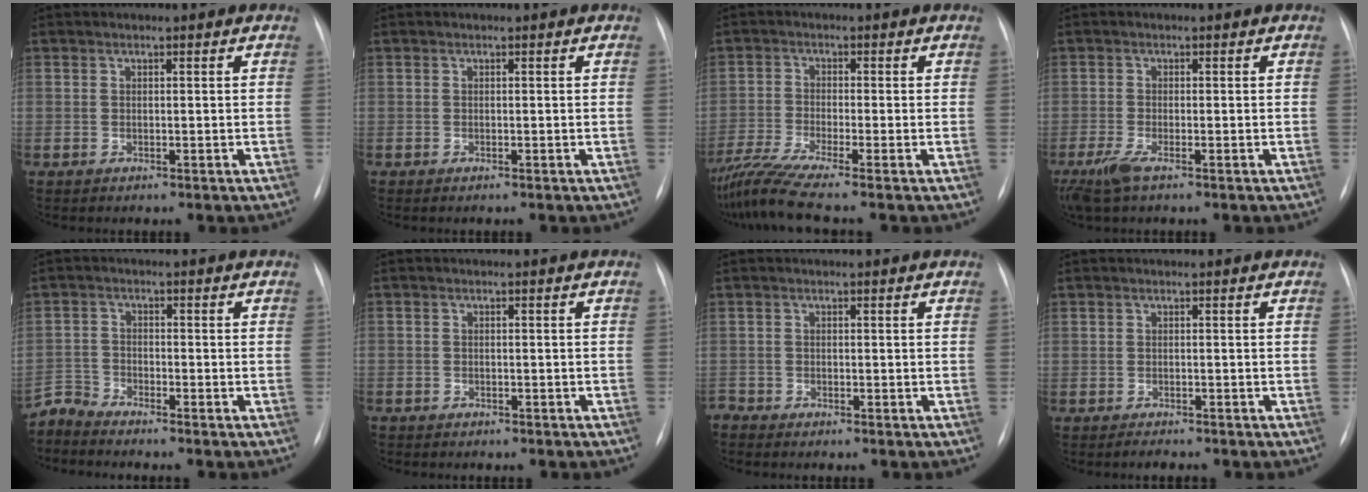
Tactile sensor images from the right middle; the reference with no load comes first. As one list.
[{"total": 0.0}, {"total": 8.4, "force": [-6.9, -1.5, 4.7], "torque": [-0.091, -0.025, -0.123]}, {"total": 3.6, "force": [-2.2, 0.6, 2.8], "torque": [-0.068, -0.013, -0.044]}, {"total": 3.5, "force": [-3.3, -0.6, -0.7], "torque": [0.016, -0.017, -0.066]}, {"total": 3.2, "force": [-2.6, 1.6, 1.1], "torque": [-0.018, 0.000, -0.024]}, {"total": 1.3, "force": [-1.3, 0.1, -0.2], "torque": [0.008, -0.004, -0.022]}, {"total": 1.4, "force": [-1.3, 0.3, 0.4], "torque": [-0.014, -0.005, -0.017]}]